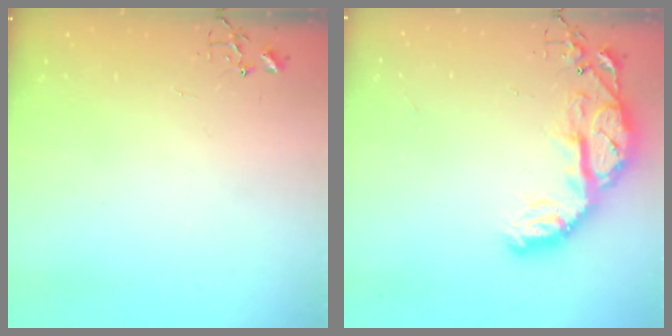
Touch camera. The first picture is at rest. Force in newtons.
{"total": 14.9, "press": 14.8, "slide": 1.5}